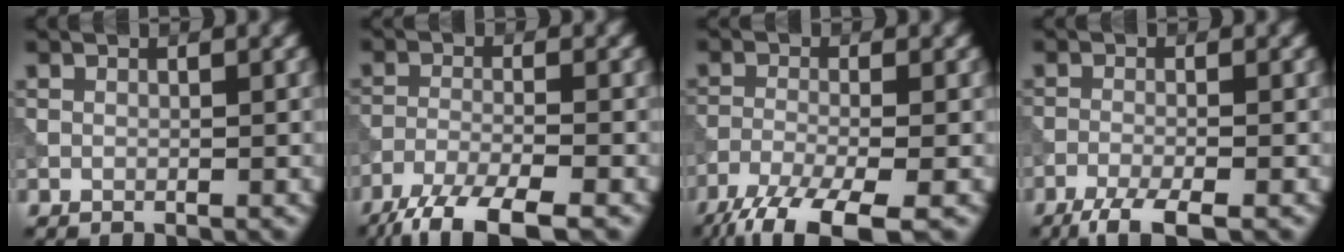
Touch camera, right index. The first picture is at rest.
{"total": 6.9, "force": [-5.4, 1.4, 4.2], "torque": [-0.075, -0.012, -0.105]}
{"total": 7.9, "force": [-5.6, 1.8, 5.2], "torque": [-0.099, -0.019, -0.113]}
{"total": 3.9, "force": [-2.8, 0.7, 2.6], "torque": [-0.048, -0.004, -0.062]}